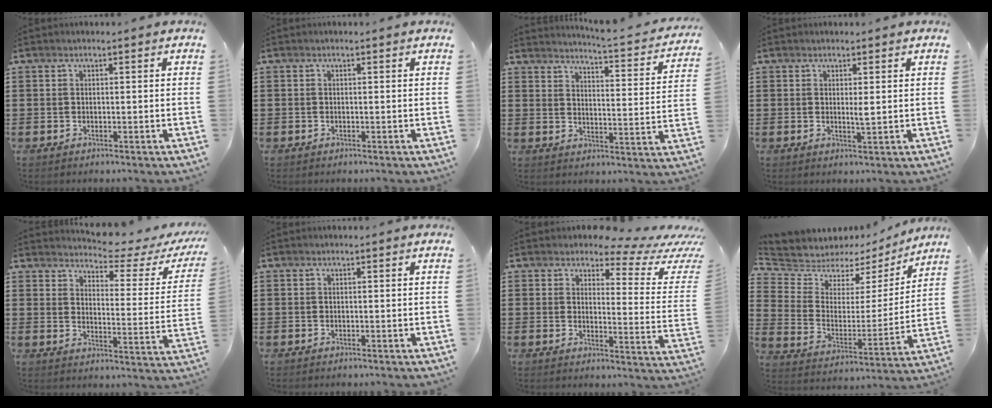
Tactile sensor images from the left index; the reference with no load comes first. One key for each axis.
{"total": 0.0}
{"total": 3.4, "fx": 3.1, "fy": -0.5, "fz": 1.1, "tx": -0.034, "ty": -0.034, "tz": 0.043}
{"total": 1.8, "fx": 0.4, "fy": 0.4, "fz": 1.7, "tx": -0.036, "ty": 0.001, "tz": 0.007}
{"total": 4.1, "fx": 3.7, "fy": 0.4, "fz": 1.5, "tx": -0.039, "ty": -0.034, "tz": 0.054}
{"total": 0.0}
{"total": 4.9, "fx": 4.0, "fy": 1.2, "fz": 2.5, "tx": -0.057, "ty": -0.023, "tz": 0.063}
{"total": 5.7, "fx": 5.2, "fy": 2.5, "fz": 0.0, "tx": -0.043, "ty": -0.038, "tz": 0.088}